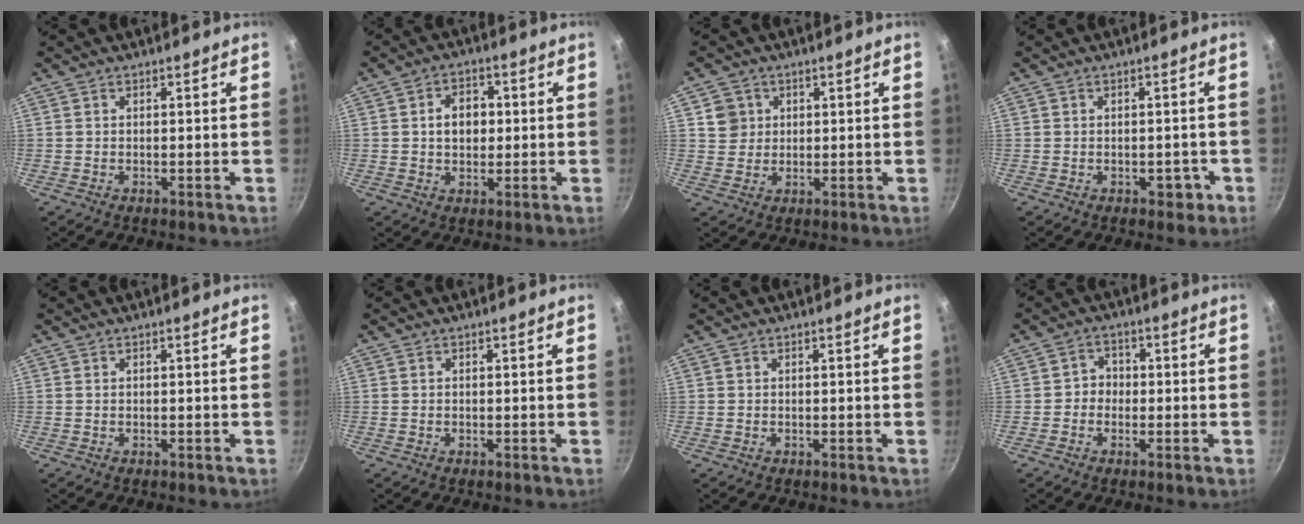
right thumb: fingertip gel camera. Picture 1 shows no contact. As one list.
[{"total": 6.3, "force": [0.6, 4.8, 4.0], "torque": [-0.038, 0.010, 0.005]}, {"total": 4.5, "force": [1.4, 4.2, 0.8], "torque": [0.016, 0.007, 0.024]}, {"total": 2.8, "force": [-1.1, 2.0, 1.6], "torque": [0.007, 0.015, -0.007]}, {"total": 0.0}, {"total": 0.0}, {"total": 0.0}, {"total": 3.3, "force": [-0.6, 3.0, 1.1], "torque": [0.005, 0.013, -0.017]}]